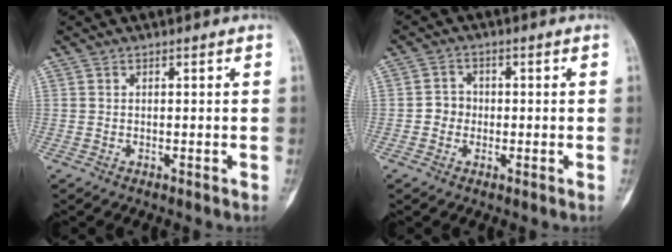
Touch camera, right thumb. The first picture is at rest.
{"total": 3.1, "force": [-0.6, 2.8, 1.0], "torque": [0.001, 0.010, -0.017]}